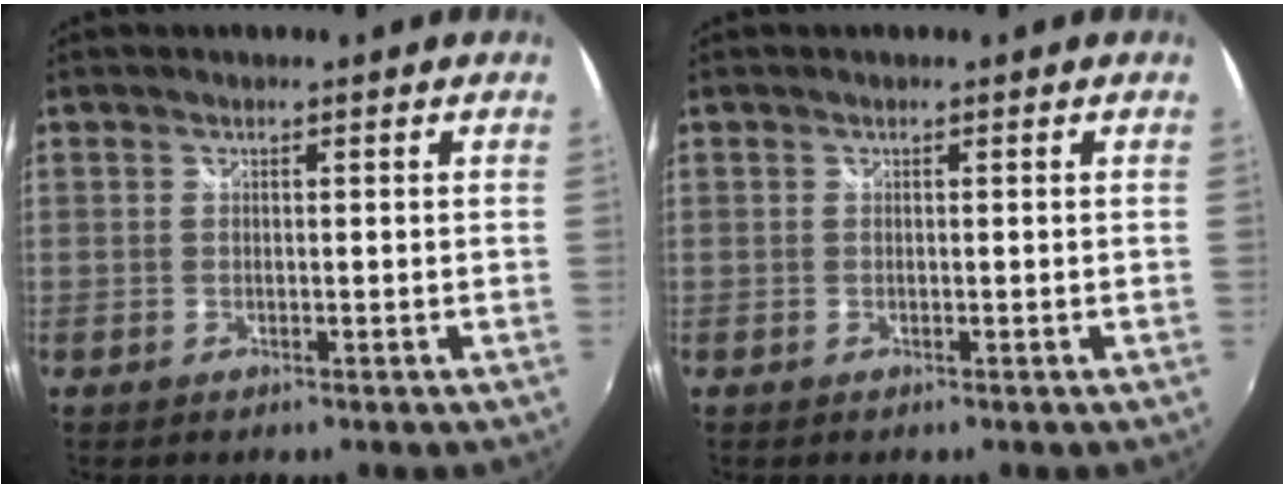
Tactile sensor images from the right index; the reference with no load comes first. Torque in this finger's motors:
{"motor_torque": [0.00, 0.00, 0.00, 0.00]}